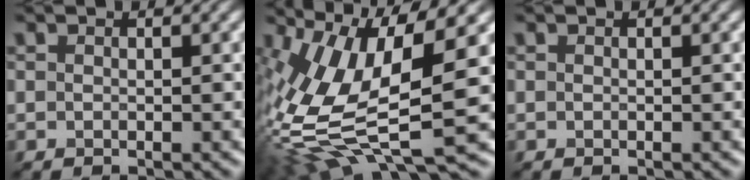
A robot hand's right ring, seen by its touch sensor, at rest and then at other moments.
{"total": 13.3, "force": [1.0, 5.3, 12.2], "torque": [-0.272, -0.011, 0.022]}
{"total": 0.0}